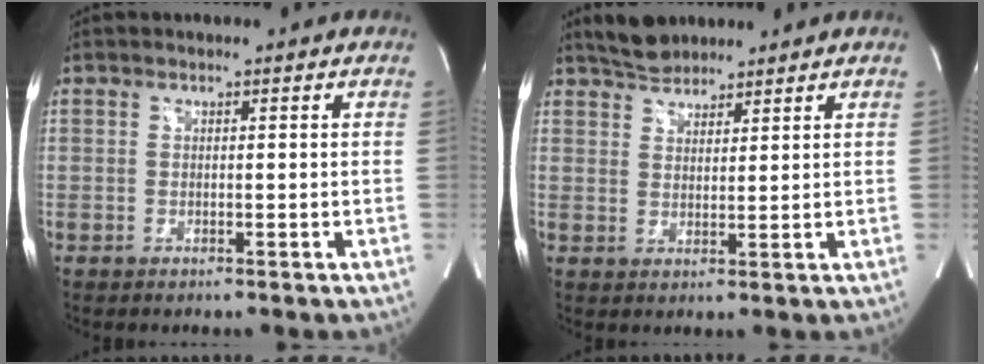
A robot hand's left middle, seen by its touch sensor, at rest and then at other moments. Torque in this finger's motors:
{"motor_torque": [0.31, -0.27, -0.02, 0.00]}